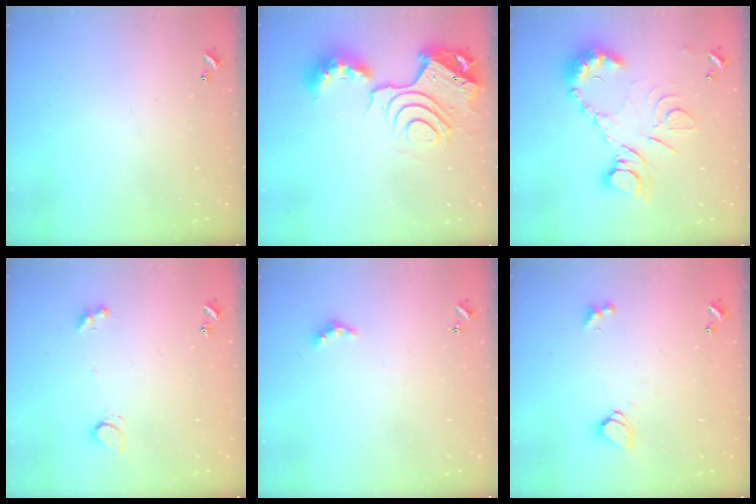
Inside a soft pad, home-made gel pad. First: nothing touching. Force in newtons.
{"total": 14.1, "press": 14.0, "slide": 1.8}
{"total": 13.9, "press": 13.7, "slide": 2.0}
{"total": 1.4, "press": 1.2, "slide": 0.6}
{"total": 3.6, "press": 3.6, "slide": 0.6}
{"total": 1.6, "press": 1.5, "slide": 0.4}